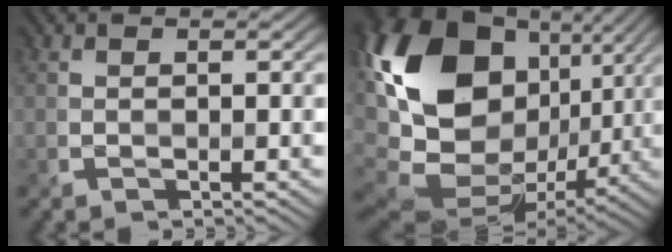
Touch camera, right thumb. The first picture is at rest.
{"total": 21.1, "force": [3.5, 14.5, 14.9], "torque": [-0.342, 0.010, 0.073]}